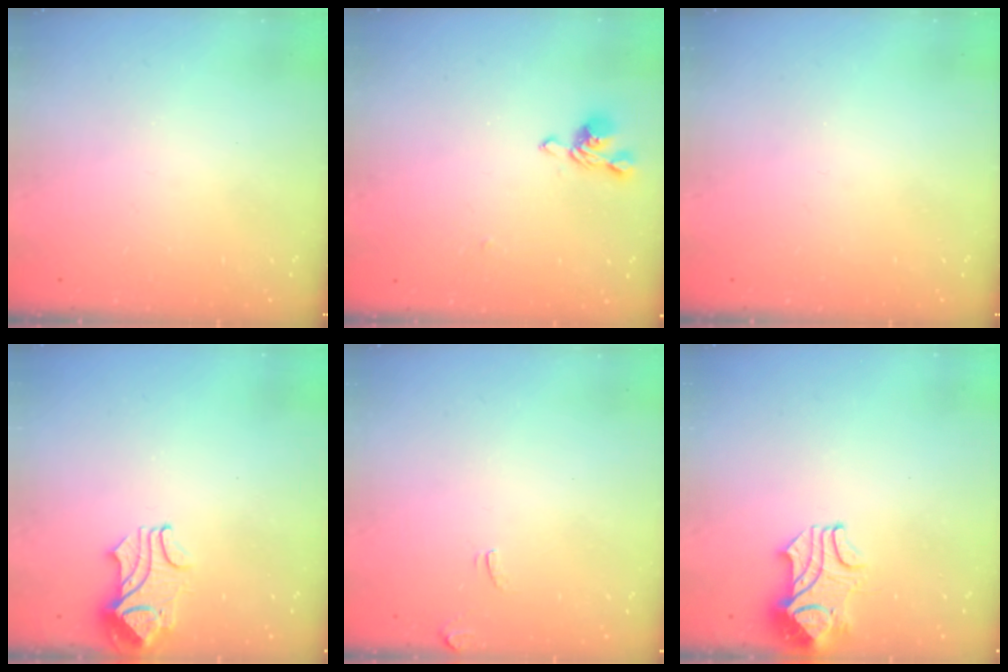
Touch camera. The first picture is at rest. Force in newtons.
{"total": 4.1, "press": 4.1, "slide": 0.3}
{"total": 0.0}
{"total": 2.3, "press": 2.3, "slide": 0.5}
{"total": 2.0, "press": 2.0, "slide": 0.4}
{"total": 2.4, "press": 2.2, "slide": 0.9}